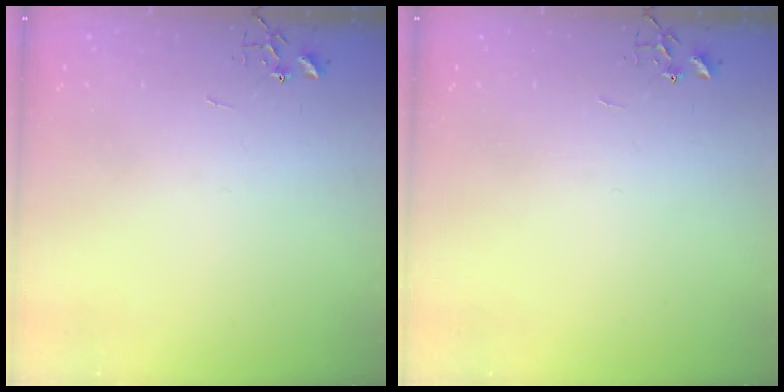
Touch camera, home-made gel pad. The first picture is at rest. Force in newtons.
{"total": 0.0}